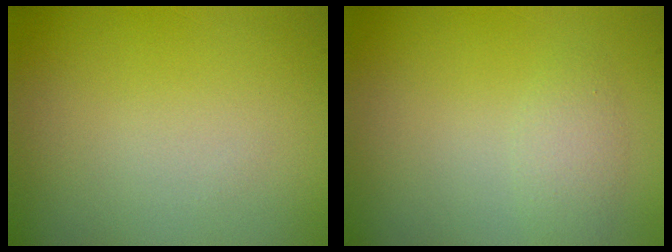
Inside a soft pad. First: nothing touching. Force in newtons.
{"total": 1.6, "press": 1.6, "slide": 0.1}